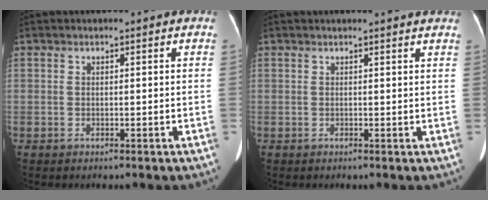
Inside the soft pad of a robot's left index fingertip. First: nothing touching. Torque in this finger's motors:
{"motor_torque": [0.49, -0.80, 0.04, 0.04]}